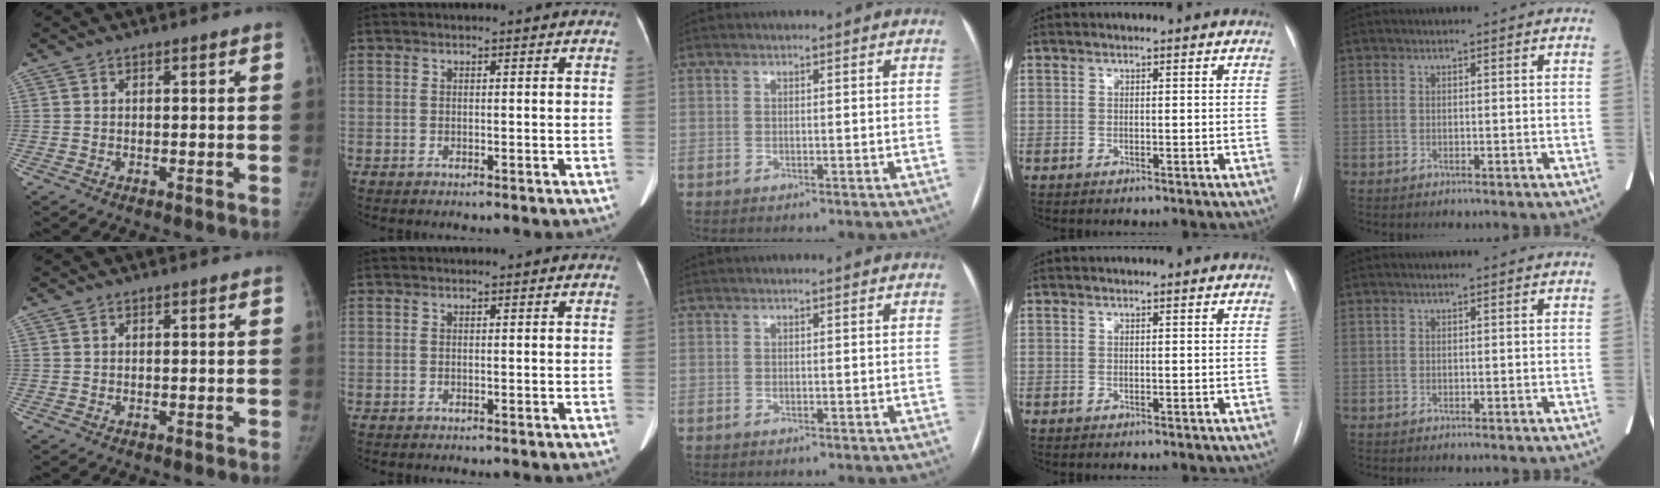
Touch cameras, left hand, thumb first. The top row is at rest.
{}